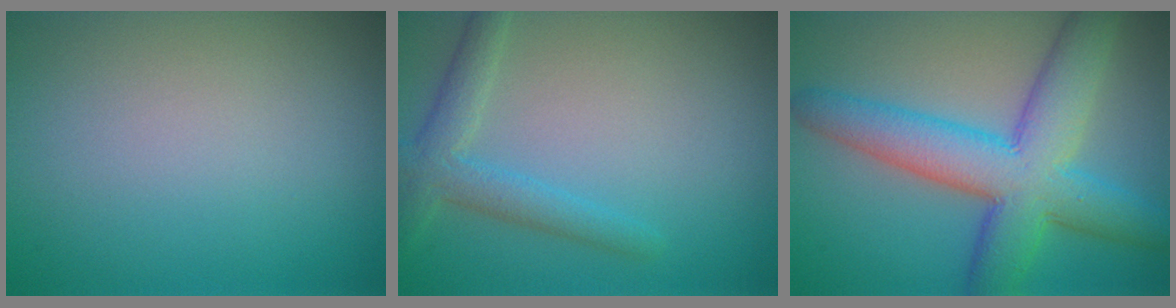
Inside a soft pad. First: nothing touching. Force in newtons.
{"total": 2.9, "press": 2.9, "slide": 0.2}
{"total": 9.0, "press": 9.0, "slide": 0.1}